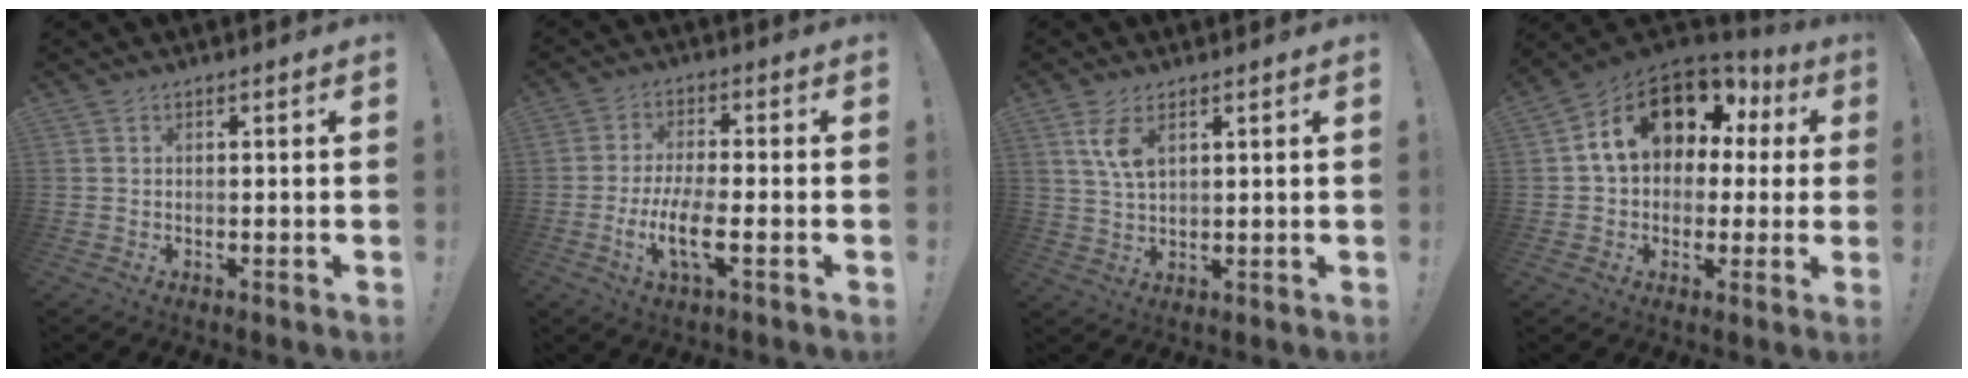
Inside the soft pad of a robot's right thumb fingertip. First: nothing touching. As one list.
[{"total": 9.6, "force": [-2.8, 2.6, 8.9], "torque": [-0.182, -0.008, -0.055]}, {"total": 6.6, "force": [3.1, 2.9, 5.0], "torque": [-0.096, -0.014, 0.053]}, {"total": 17.5, "force": [6.9, 11.3, 11.5], "torque": [-0.184, -0.021, 0.124]}]